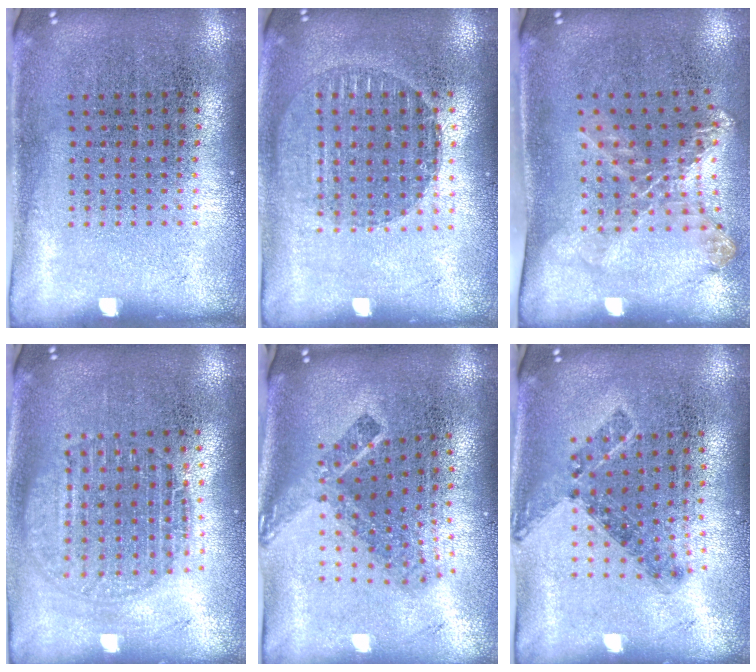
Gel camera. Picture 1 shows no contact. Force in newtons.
{"total": 1.4, "press": 1.2, "slide": 0.6}
{"total": 1.5, "press": 1.3, "slide": 0.8}
{"total": 1.7, "press": 1.5, "slide": 0.9}
{"total": 2.4, "press": 1.6, "slide": 1.7}
{"total": 0.7, "press": 0.7, "slide": 0.3}